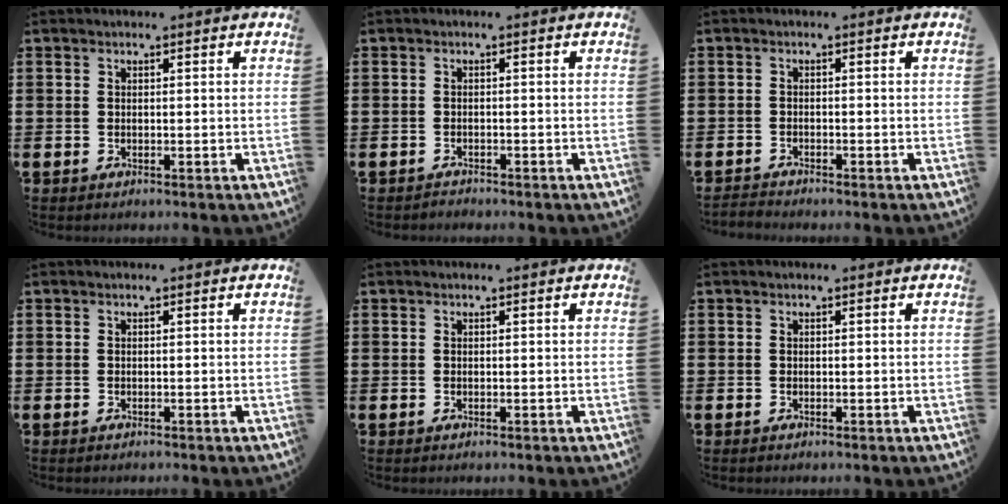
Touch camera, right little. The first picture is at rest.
{"total": 0.7, "force": [-0.7, 0.1, -0.1], "torque": [0.000, 0.000, -0.014]}
{"total": 0.9, "force": [-0.9, 0.0, -0.1], "torque": [-0.002, 0.000, -0.018]}
{"total": 0.0}
{"total": 0.0}
{"total": 0.0}